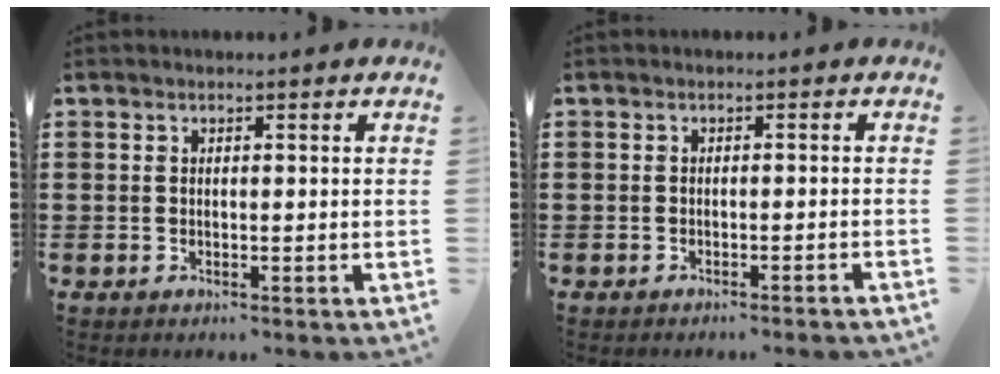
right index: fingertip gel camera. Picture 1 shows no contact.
{"total": 0.9, "force": [-0.8, -0.1, 0.2], "torque": [-0.004, 0.002, -0.017]}